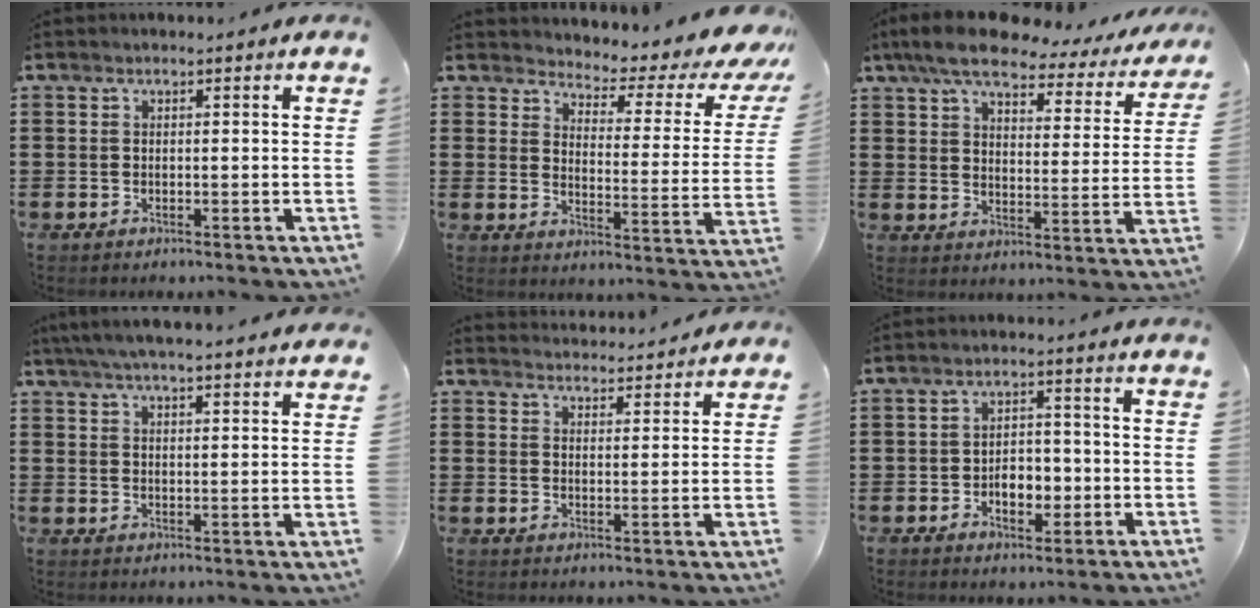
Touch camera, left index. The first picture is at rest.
{"total": 3.4, "force": [2.9, 1.0, 1.5], "torque": [-0.033, -0.033, 0.038]}
{"total": 7.7, "force": [6.4, 1.8, 3.9], "torque": [-0.096, -0.030, 0.108]}
{"total": 5.0, "force": [4.8, -0.2, 1.6], "torque": [-0.047, -0.020, 0.085]}
{"total": 3.4, "force": [3.4, 0.2, -0.1], "torque": [-0.008, -0.017, 0.062]}
{"total": 4.8, "force": [-1.5, 3.0, 3.4], "torque": [-0.050, 0.001, -0.033]}